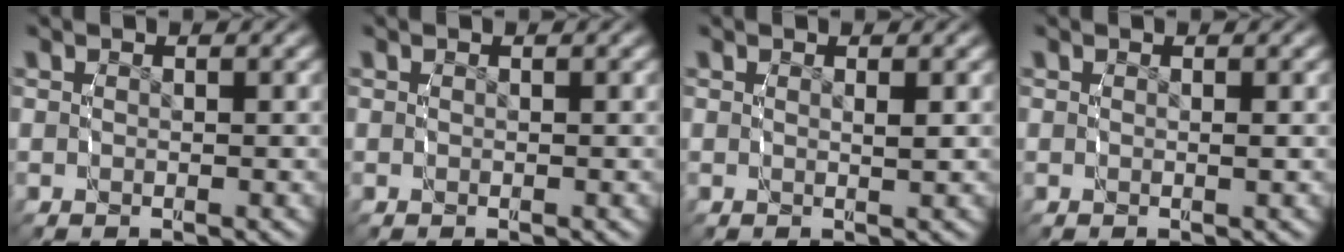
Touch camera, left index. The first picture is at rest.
{"total": 0.0}
{"total": 0.7, "force": [0.3, -0.5, 0.4], "torque": [-0.011, -0.006, 0.007]}
{"total": 0.0}